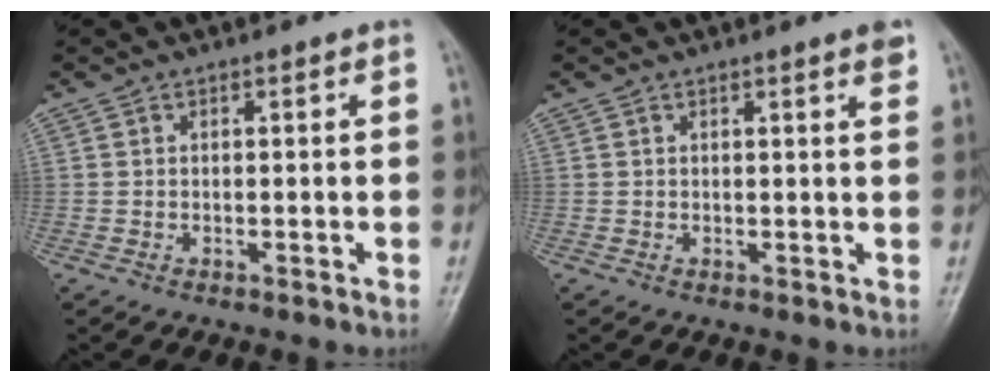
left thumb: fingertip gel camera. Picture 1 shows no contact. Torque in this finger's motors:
{"motor_torque": [0.53, 0.26, 0.40, -0.02, 0.00]}